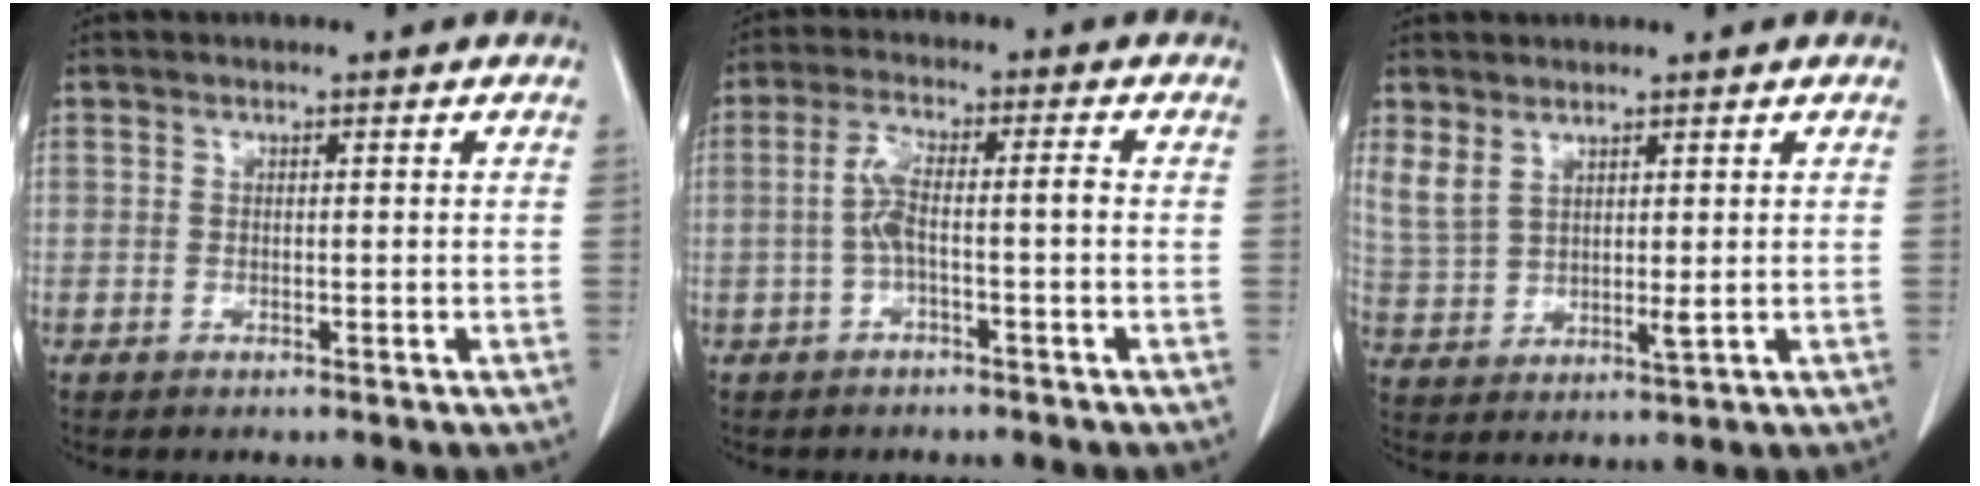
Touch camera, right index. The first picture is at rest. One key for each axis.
{"total": 4.9, "fx": -0.8, "fy": 0.8, "fz": 4.7, "tx": -0.098, "ty": 0.020, "tz": -0.014}
{"total": 6.0, "fx": 3.5, "fy": 2.3, "fz": 4.3, "tx": -0.100, "ty": -0.004, "tz": 0.079}